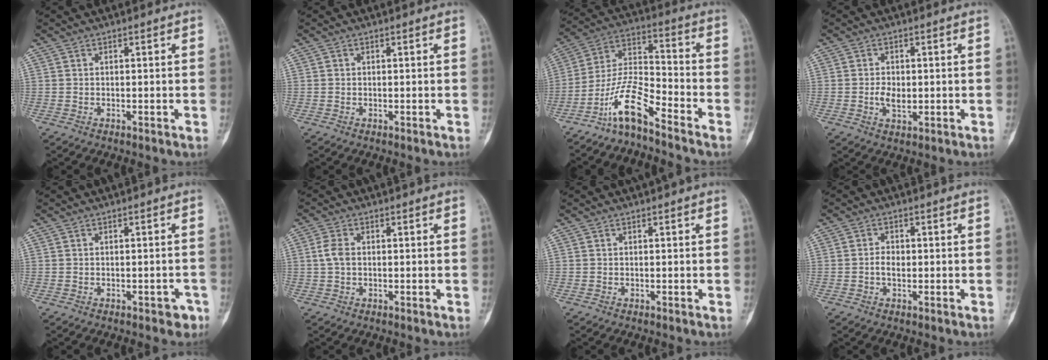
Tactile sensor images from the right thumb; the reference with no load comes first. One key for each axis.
{"total": 0.0}
{"total": 10.4, "fx": -7.8, "fy": 2.2, "fz": 6.6, "tx": -0.136, "ty": 0.079, "tz": -0.156}
{"total": 3.4, "fx": -0.3, "fy": 2.1, "fz": 2.6, "tx": -0.041, "ty": 0.000, "tz": -0.004}
{"total": 2.4, "fx": -1.4, "fy": 1.3, "fz": 1.4, "tx": -0.005, "ty": 0.012, "tz": -0.014}
{"total": 3.1, "fx": 0.1, "fy": 1.9, "fz": 2.4, "tx": -0.057, "ty": 0.007, "tz": -0.001}
{"total": 0.0}
{"total": 2.1, "fx": -0.3, "fy": 1.4, "fz": 1.6, "tx": -0.024, "ty": 0.007, "tz": -0.009}